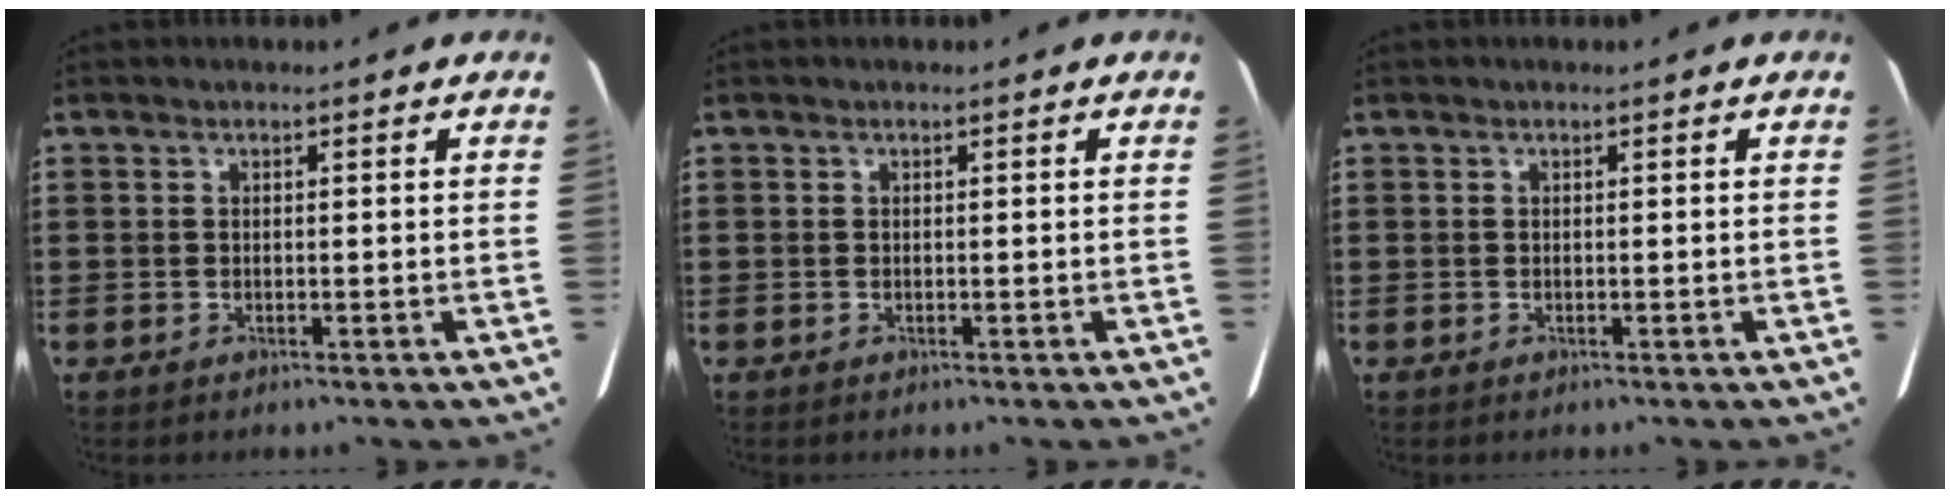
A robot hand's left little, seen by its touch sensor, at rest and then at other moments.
{"total": 0.0}
{"total": 0.0}